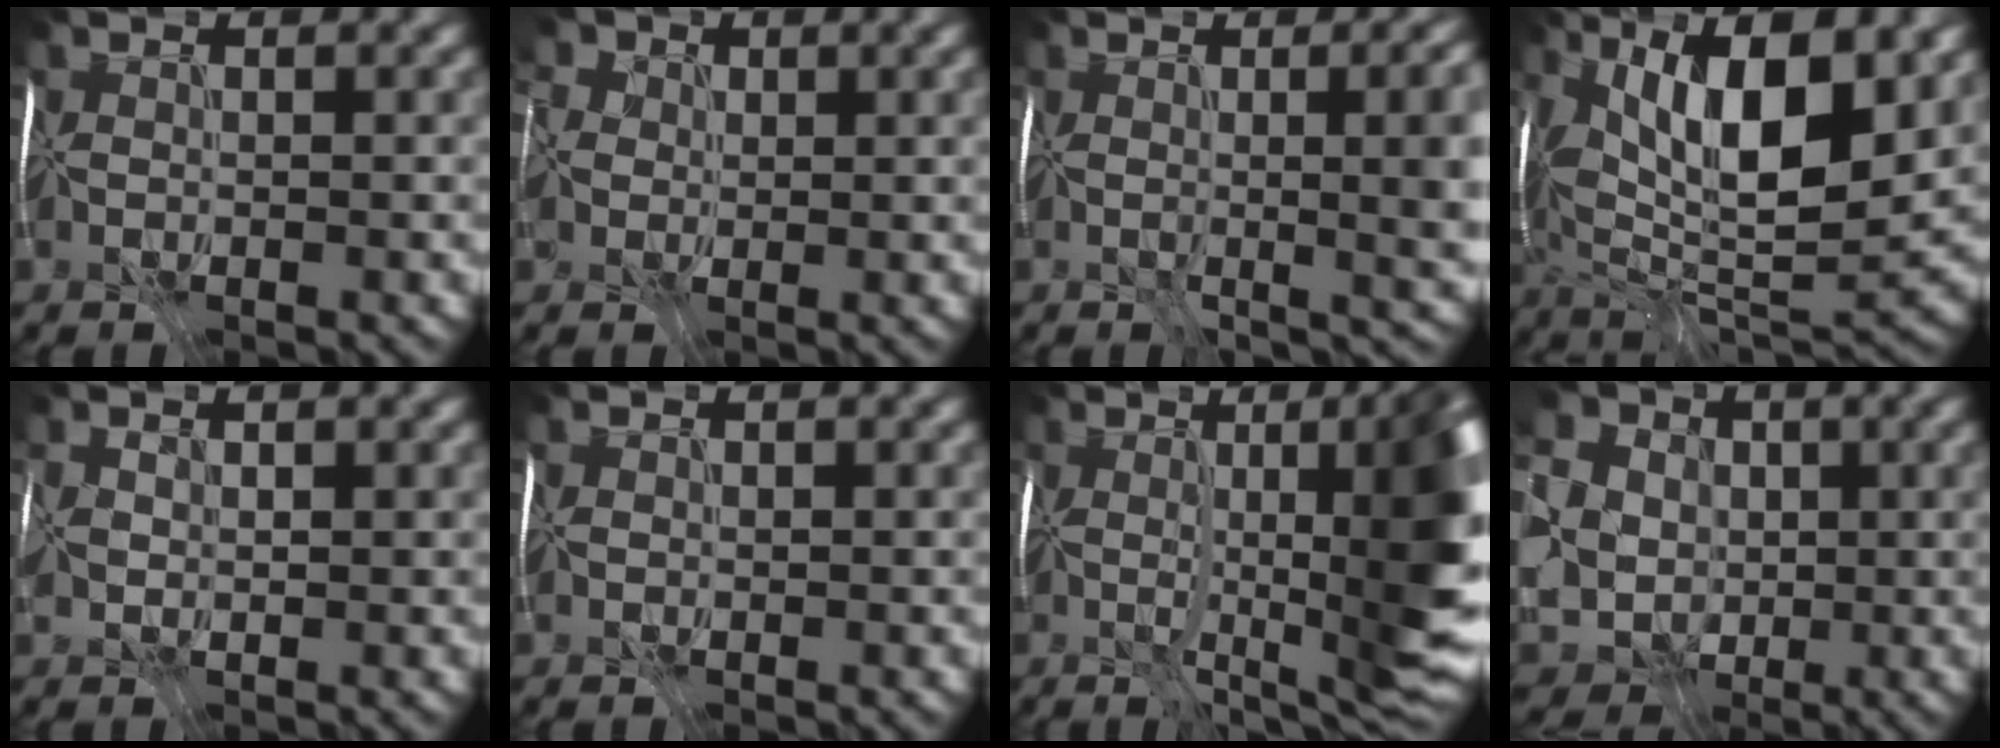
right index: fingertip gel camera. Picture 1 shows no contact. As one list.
[{"total": 8.6, "force": [3.2, 6.3, 5.0], "torque": [-0.092, 0.034, -0.002]}, {"total": 10.2, "force": [0.3, 3.8, 9.5], "torque": [-0.105, -0.014, 0.030]}, {"total": 13.3, "force": [4.2, 4.1, 12.0], "torque": [-0.208, 0.006, 0.076]}, {"total": 1.3, "force": [0.5, 0.6, 1.1], "torque": [-0.034, 0.006, 0.013]}, {"total": 0.0}, {"total": 13.9, "force": [0.6, 3.2, 13.5], "torque": [-0.159, 0.006, 0.009]}, {"total": 10.4, "force": [0.8, 8.6, 5.8], "torque": [-0.130, 0.017, -0.006]}]